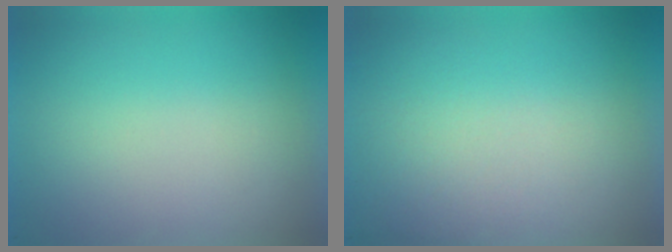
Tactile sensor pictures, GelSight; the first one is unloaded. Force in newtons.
{"total": 2.4}